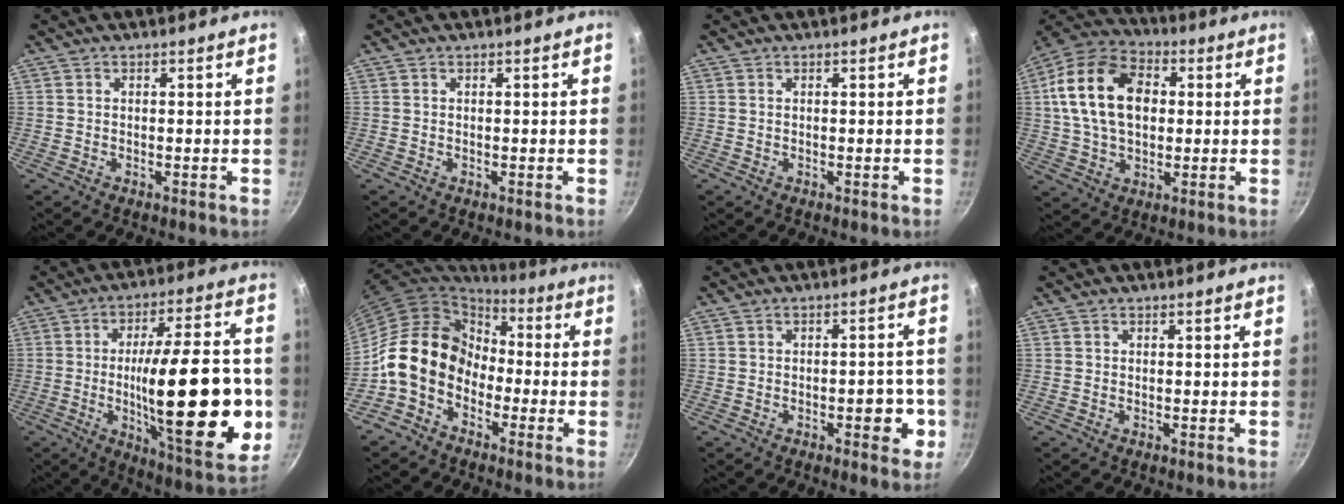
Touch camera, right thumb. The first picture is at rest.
{"total": 0.0}
{"total": 0.0}
{"total": 18.4, "force": [2.8, 12.4, 13.2], "torque": [-0.217, 0.022, 0.038]}
{"total": 29.1, "force": [-4.0, 8.7, 27.5], "torque": [-0.387, 0.000, -0.053]}
{"total": 13.3, "force": [-3.9, 10.3, 7.4], "torque": [-0.091, 0.050, -0.090]}
{"total": 6.4, "force": [-2.0, 3.1, 5.2], "torque": [-0.040, 0.018, -0.026]}
{"total": 0.0}